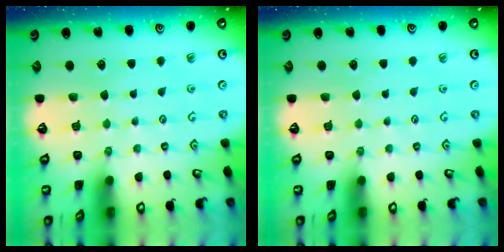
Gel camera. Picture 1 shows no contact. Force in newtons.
{"total": 0.0}